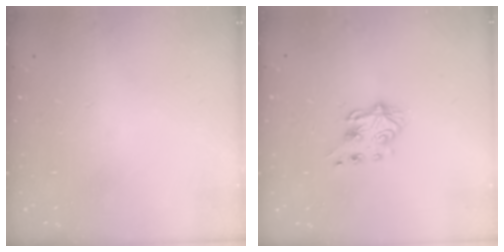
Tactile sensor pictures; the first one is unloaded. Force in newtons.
{"total": 6.5, "press": 6.5, "slide": 0.6}